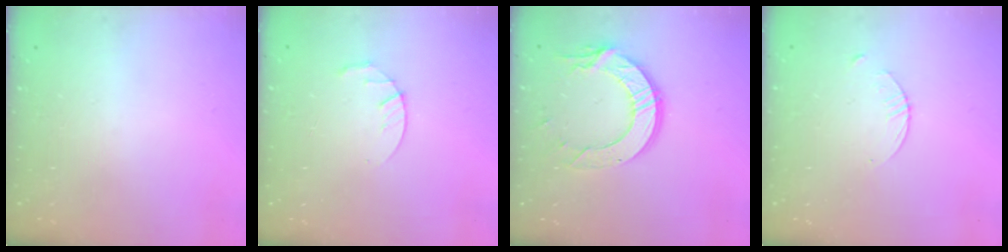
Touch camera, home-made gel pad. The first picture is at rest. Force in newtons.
{"total": 3.0, "press": 2.9, "slide": 0.5}
{"total": 12.7, "press": 12.6, "slide": 1.2}
{"total": 1.5, "press": 1.5, "slide": 0.2}